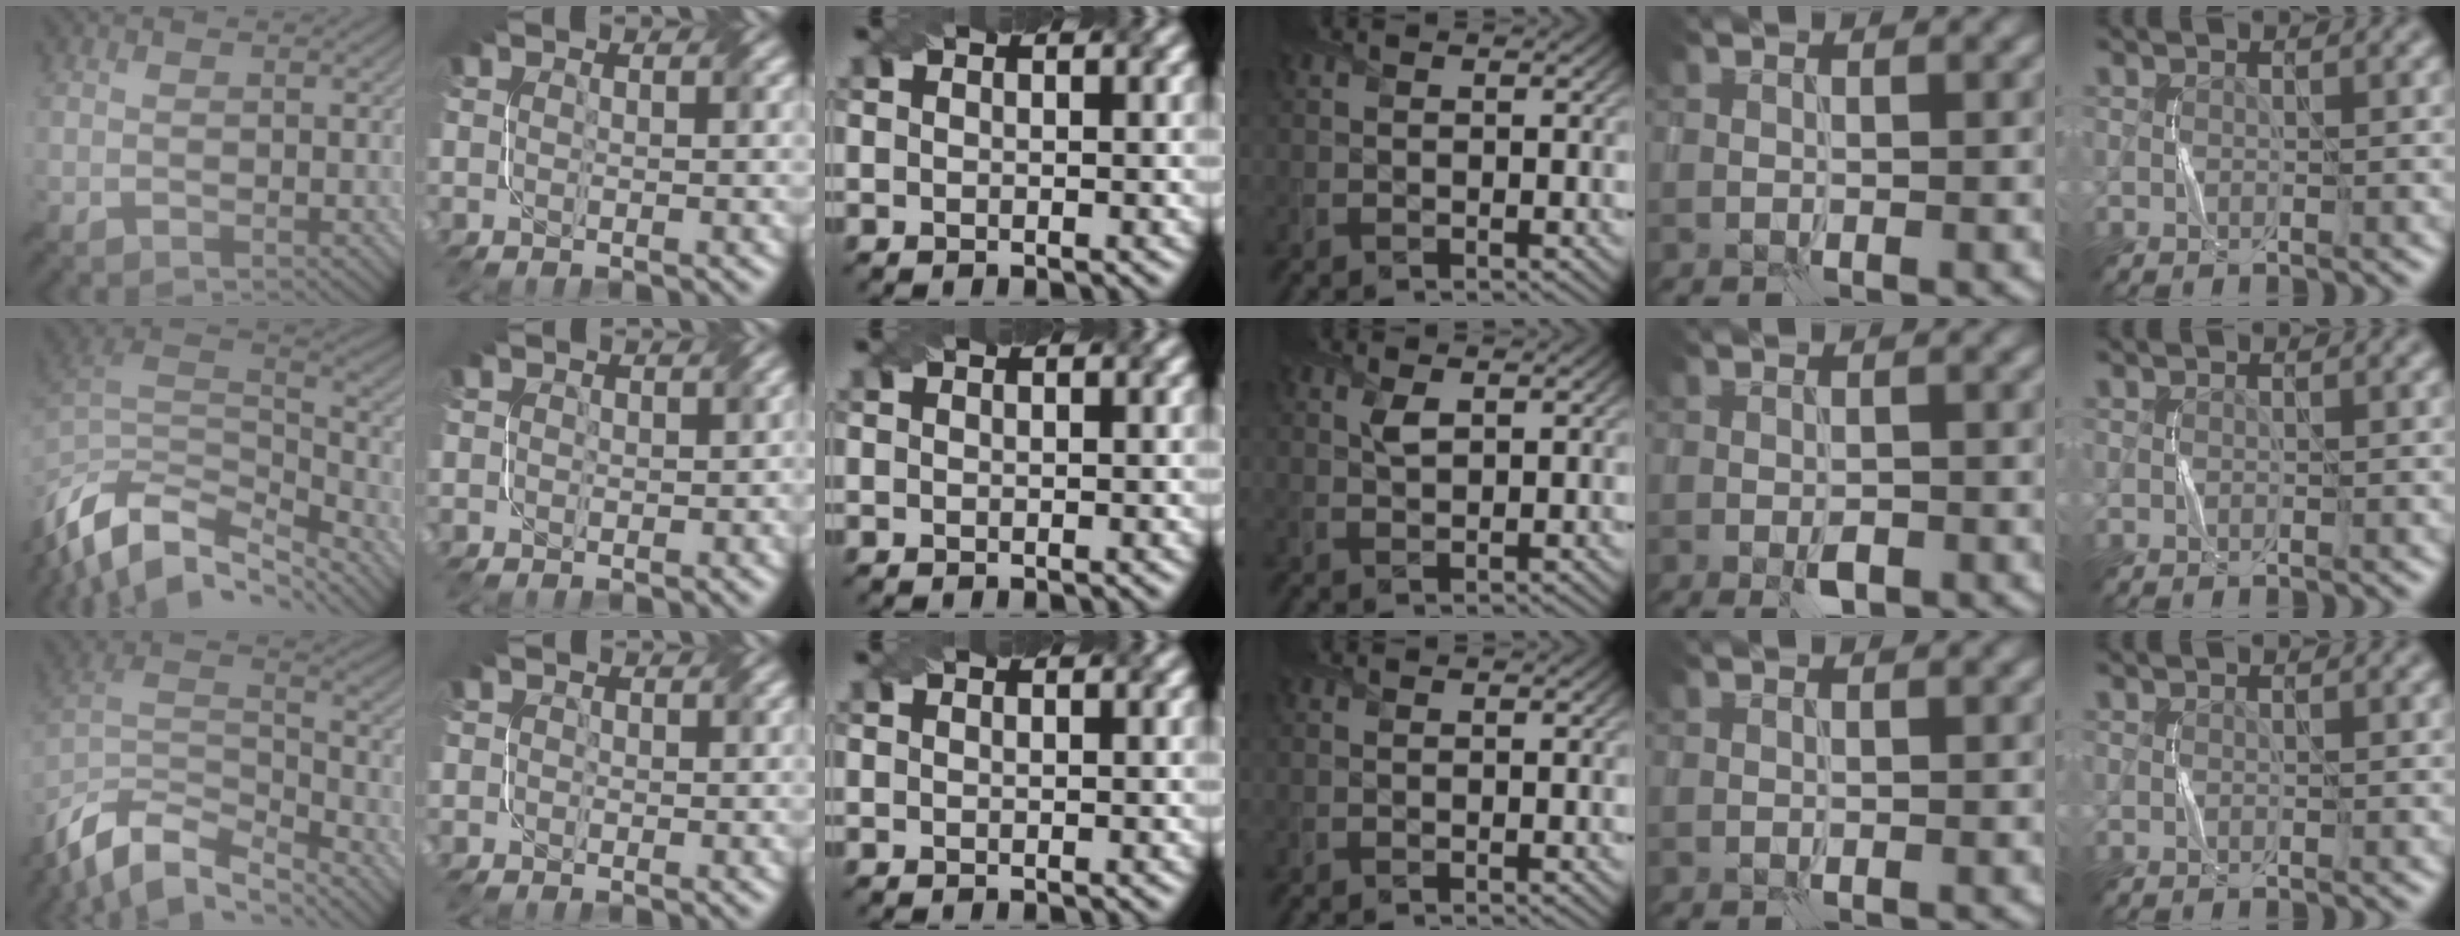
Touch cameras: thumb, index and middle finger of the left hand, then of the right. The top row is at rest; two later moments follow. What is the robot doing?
{"motion": "twist", "object": "screw"}